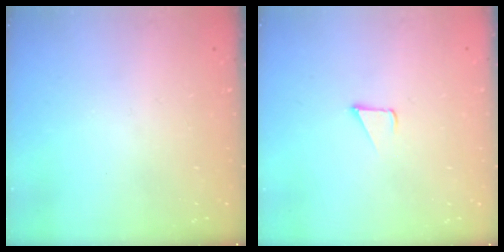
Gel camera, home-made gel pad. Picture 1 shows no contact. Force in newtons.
{"total": 1.7, "press": 1.7, "slide": 0.1}